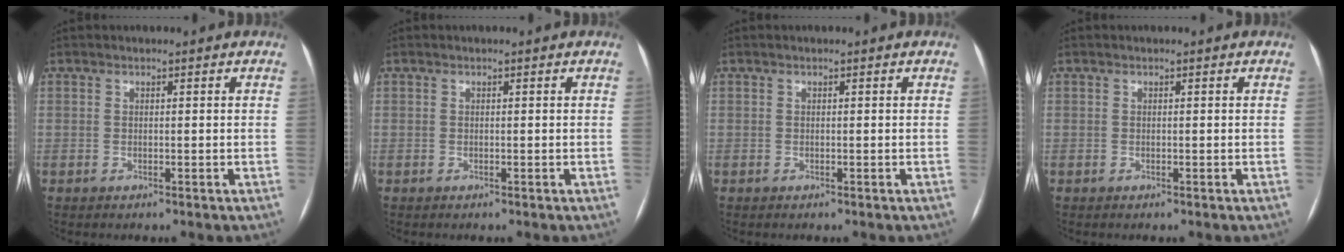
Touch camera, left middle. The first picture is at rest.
{"total": 0.0}
{"total": 0.0}
{"total": 0.0}